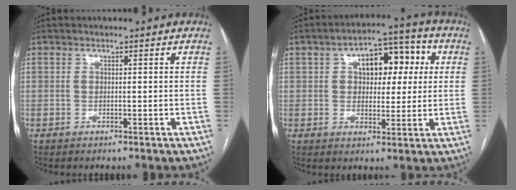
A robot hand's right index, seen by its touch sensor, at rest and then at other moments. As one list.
[{"total": 10.0, "force": [2.4, 5.5, 8.0], "torque": [-0.104, 0.037, 0.035]}]